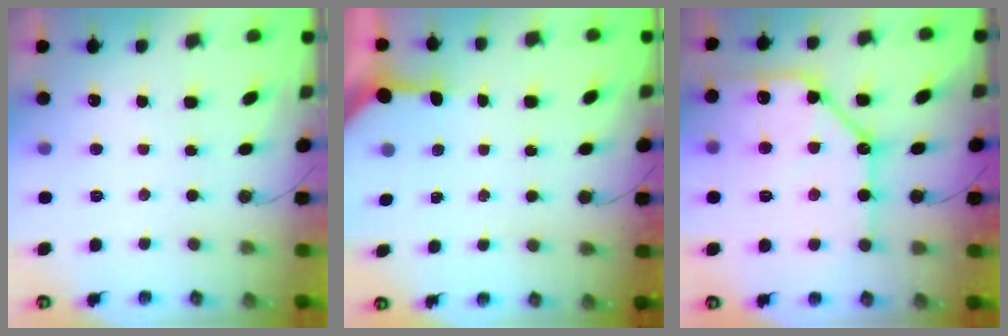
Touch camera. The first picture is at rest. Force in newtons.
{"total": 3.6, "press": 3.6, "slide": 0.3}
{"total": 19.4, "press": 19.3, "slide": 1.9}